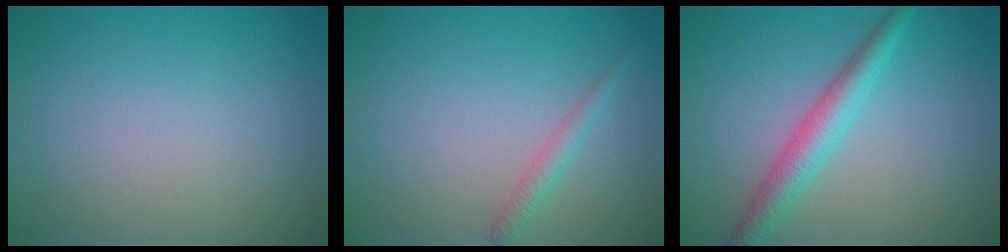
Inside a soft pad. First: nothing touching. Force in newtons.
{"total": 1.4, "press": 1.4, "slide": 0.0}
{"total": 3.7, "press": 3.7, "slide": 0.1}